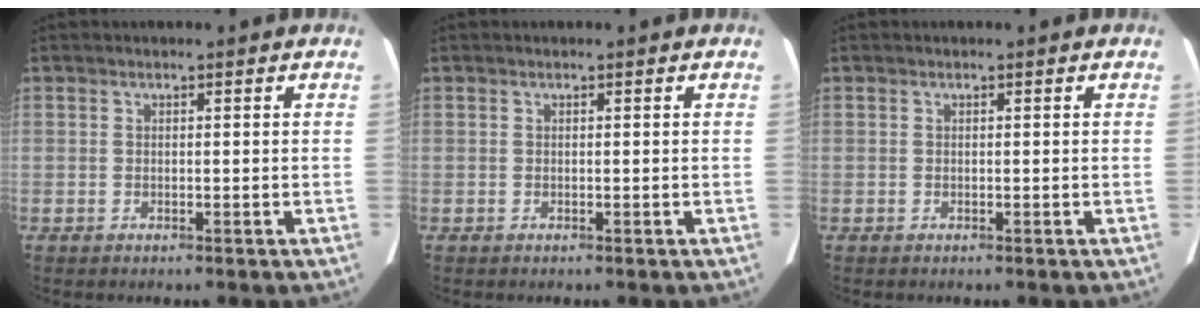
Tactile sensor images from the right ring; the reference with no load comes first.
{"total": 0.0}
{"total": 0.0}